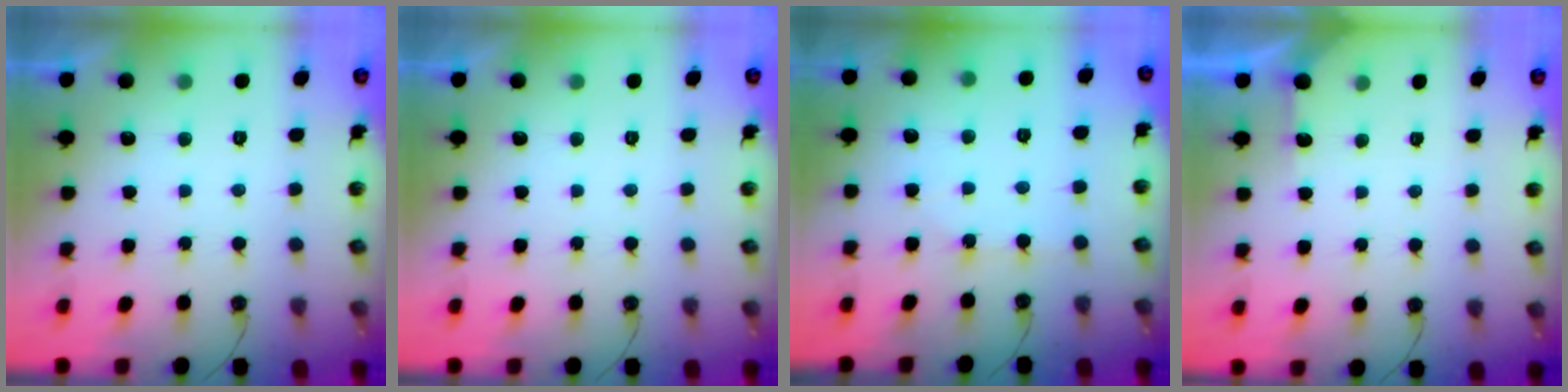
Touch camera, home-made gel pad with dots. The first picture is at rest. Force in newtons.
{"total": 0.0}
{"total": 2.8, "press": 2.8, "slide": 0.3}
{"total": 3.2, "press": 3.2, "slide": 0.3}